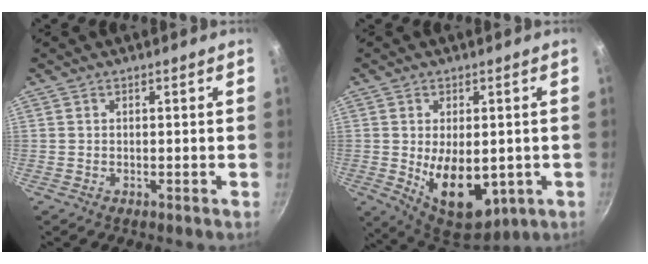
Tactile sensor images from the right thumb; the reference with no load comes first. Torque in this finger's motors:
{"motor_torque": [-0.22, 0.67, 1.37, -0.39, 0.16]}